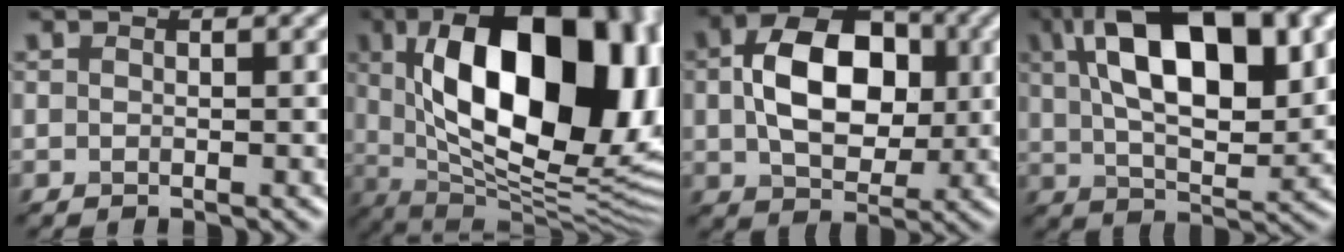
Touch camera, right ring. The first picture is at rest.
{"total": 17.0, "force": [3.8, 8.1, 14.4], "torque": [-0.228, 0.008, 0.088]}
{"total": 7.9, "force": [0.6, 5.2, 5.9], "torque": [-0.130, 0.008, 0.035]}
{"total": 14.7, "force": [5.5, 6.4, 12.0], "torque": [-0.201, 0.030, 0.102]}